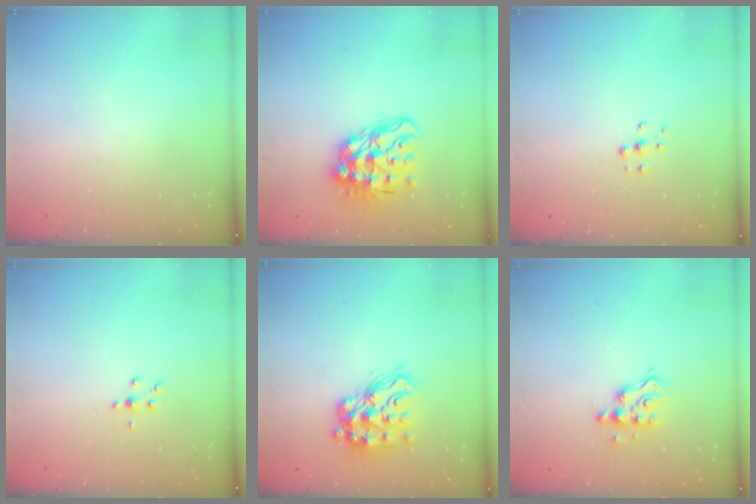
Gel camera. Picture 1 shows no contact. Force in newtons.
{"total": 14.6, "press": 14.5, "slide": 1.9}
{"total": 5.6, "press": 5.6, "slide": 0.5}
{"total": 4.4, "press": 4.3, "slide": 1.0}
{"total": 17.1, "press": 17.1, "slide": 1.2}
{"total": 7.9, "press": 7.9, "slide": 0.4}